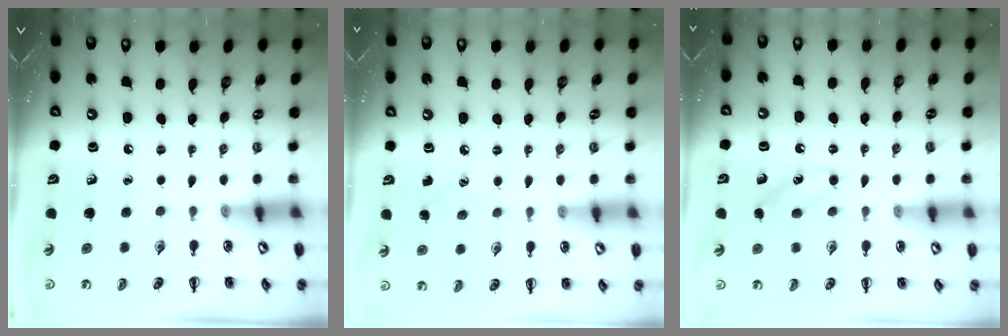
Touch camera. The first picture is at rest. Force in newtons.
{"total": 5.2, "press": 5.0, "slide": 1.4}
{"total": 7.5, "press": 7.2, "slide": 2.0}